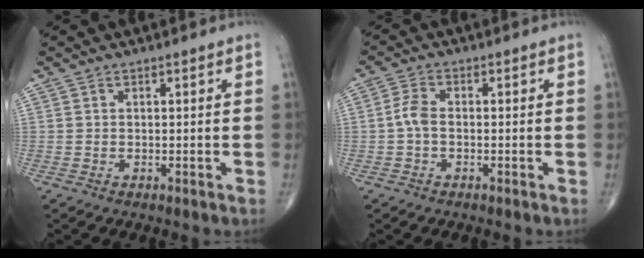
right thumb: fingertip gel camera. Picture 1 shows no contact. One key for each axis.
{"total": 3.1, "fx": -0.5, "fy": 1.7, "fz": 2.5, "tx": -0.055, "ty": 0.008, "tz": -0.017}